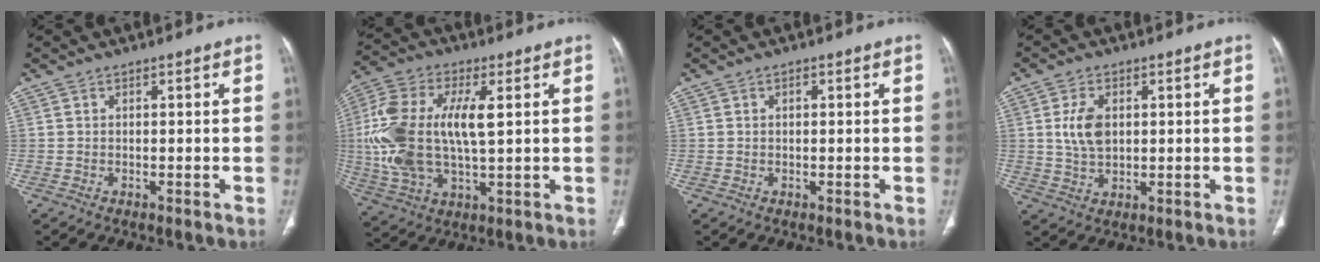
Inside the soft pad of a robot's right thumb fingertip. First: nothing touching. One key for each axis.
{"total": 18.6, "fx": 2.2, "fy": 9.0, "fz": 16.2, "tx": -0.351, "ty": 0.006, "tz": 0.041}
{"total": 0.6, "fx": 0.2, "fy": 0.3, "fz": 0.5, "tx": -0.010, "ty": 0.001, "tz": 0.004}
{"total": 6.4, "fx": 1.2, "fy": 4.0, "fz": 4.8, "tx": -0.088, "ty": -0.006, "tz": 0.025}